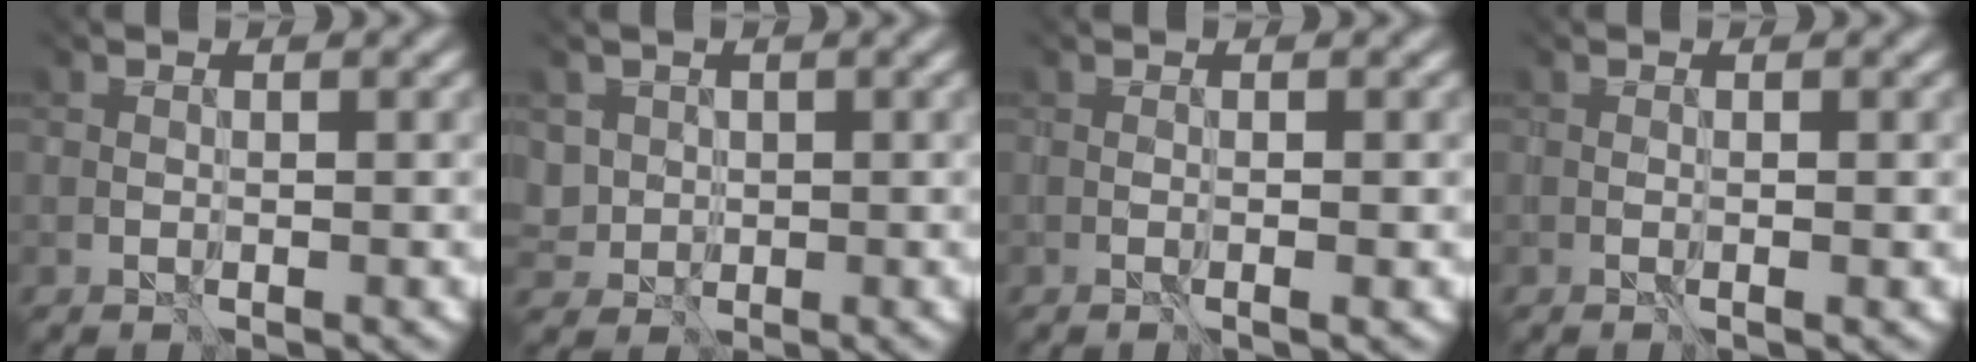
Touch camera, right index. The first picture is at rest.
{"total": 2.1, "force": [0.8, 1.9, -0.4], "torque": [-0.027, 0.003, 0.031]}
{"total": 0.9, "force": [-0.5, 0.0, 0.8], "torque": [-0.013, -0.001, -0.004]}
{"total": 0.6, "force": [-0.3, 0.1, 0.6], "torque": [-0.011, 0.000, -0.003]}